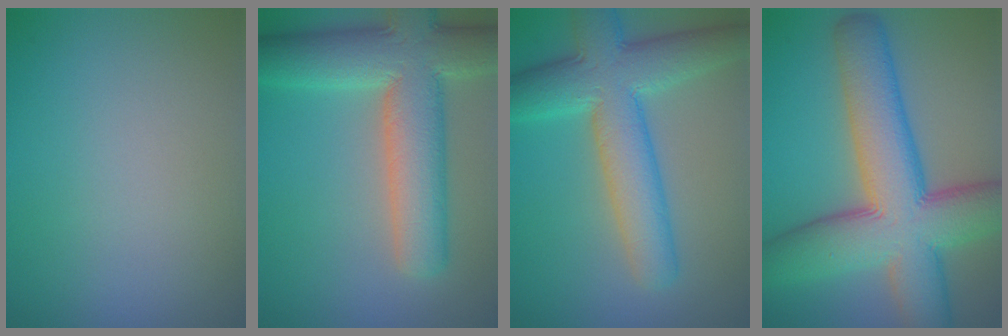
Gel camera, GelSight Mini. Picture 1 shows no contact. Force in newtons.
{"total": 10.1, "press": 10.1, "slide": 0.7}
{"total": 8.4, "press": 8.4, "slide": 0.3}
{"total": 12.6, "press": 12.6, "slide": 0.6}